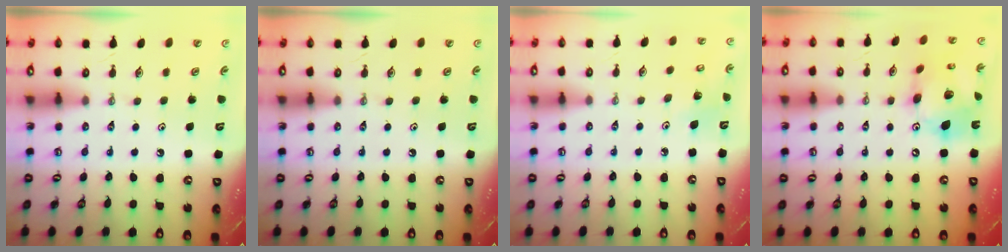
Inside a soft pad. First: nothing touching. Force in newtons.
{"total": 0.0}
{"total": 4.4, "press": 4.3, "slide": 0.9}
{"total": 16.2, "press": 16.1, "slide": 1.7}